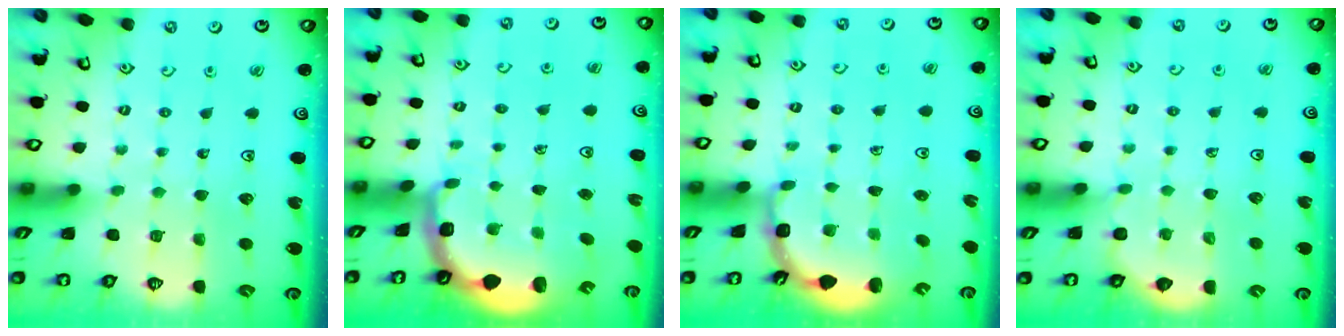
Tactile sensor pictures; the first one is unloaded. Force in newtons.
{"total": 2.1, "press": 1.9, "slide": 0.8}
{"total": 2.0, "press": 1.8, "slide": 0.8}
{"total": 3.2, "press": 3.2, "slide": 0.3}